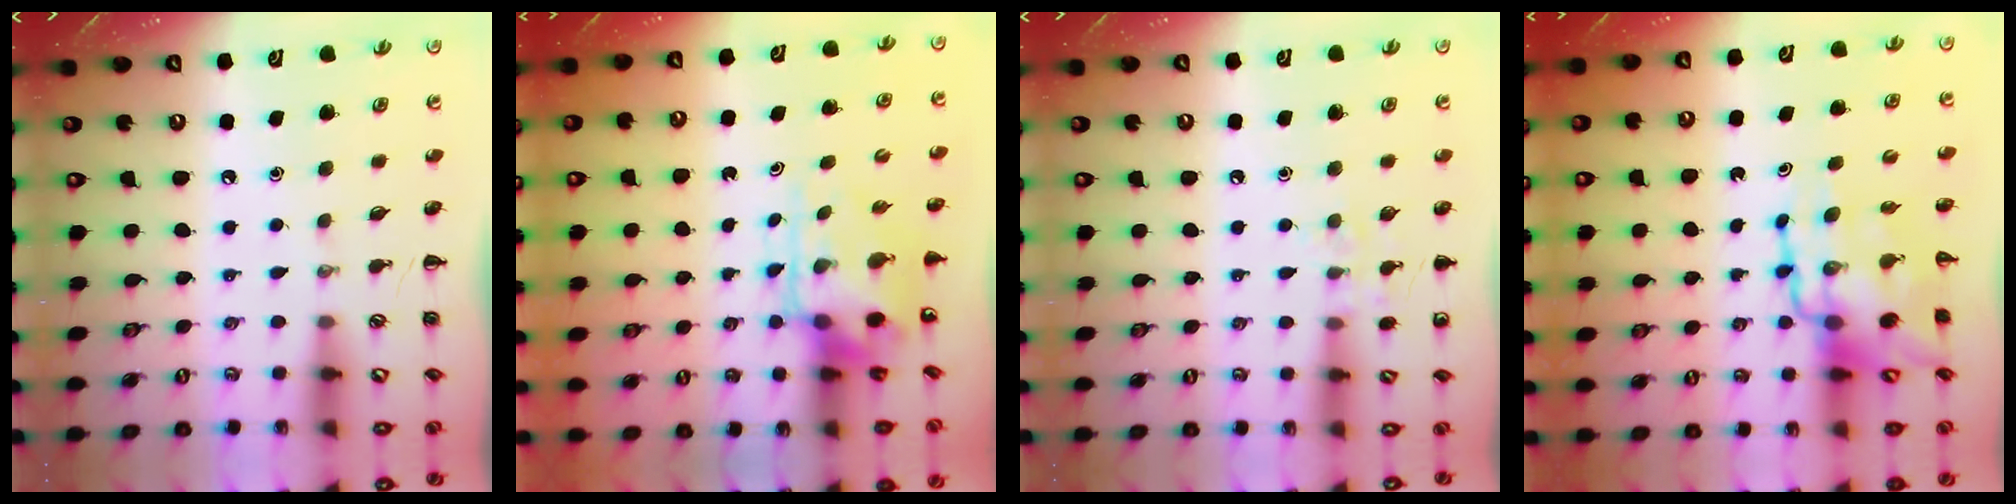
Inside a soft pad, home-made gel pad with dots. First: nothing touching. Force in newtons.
{"total": 5.6, "press": 5.4, "slide": 1.4}
{"total": 6.6, "press": 6.4, "slide": 1.3}
{"total": 14.7, "press": 14.2, "slide": 3.9}